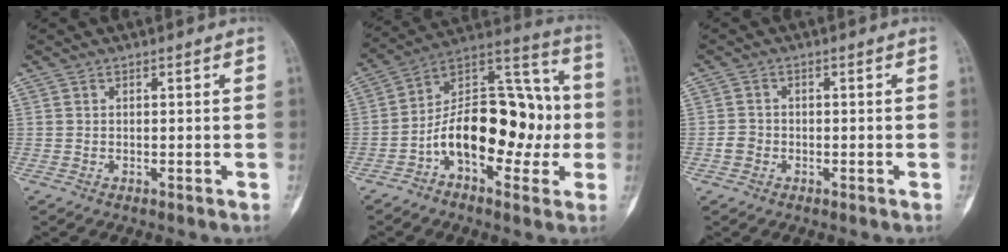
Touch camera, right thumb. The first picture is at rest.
{"total": 20.2, "force": [-3.7, 11.4, 16.3], "torque": [-0.226, 0.059, -0.065]}
{"total": 2.1, "force": [-0.8, 1.8, 0.7], "torque": [-0.007, 0.009, -0.018]}